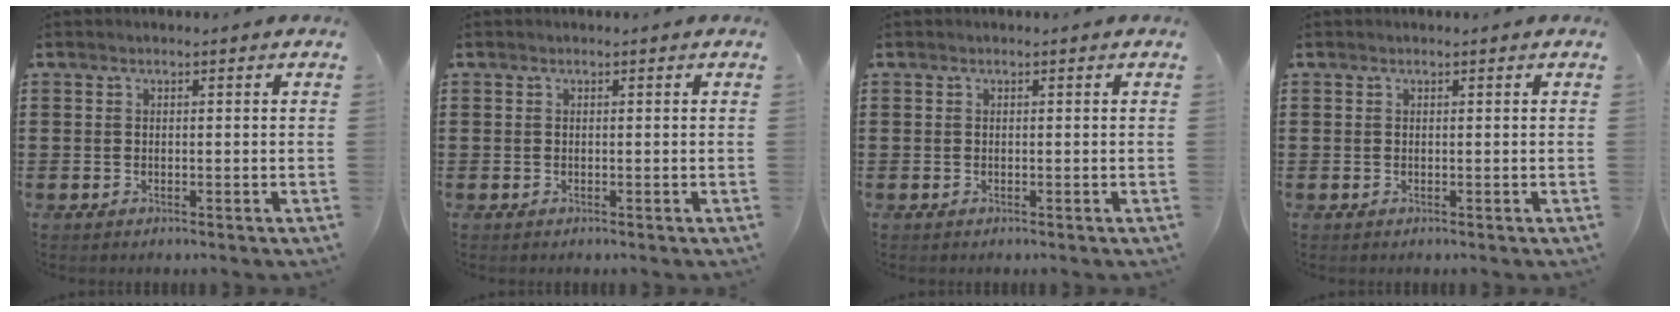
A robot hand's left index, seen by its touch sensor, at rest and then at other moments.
{"total": 0.0}
{"total": 0.0}
{"total": 0.0}